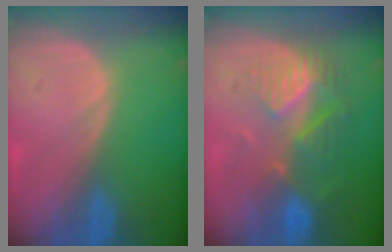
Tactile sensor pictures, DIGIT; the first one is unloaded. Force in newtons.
{"total": 9.1, "press": 7.9, "slide": 4.5}